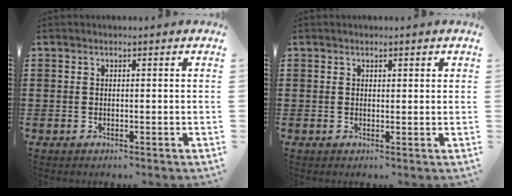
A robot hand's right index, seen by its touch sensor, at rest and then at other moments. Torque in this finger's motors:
{"motor_torque": [-0.34, -0.02, 0.04, -0.01]}